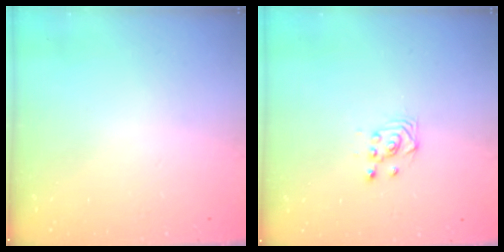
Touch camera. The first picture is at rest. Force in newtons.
{"total": 3.8, "press": 3.8, "slide": 0.3}